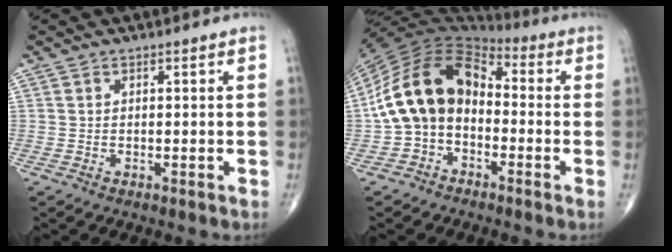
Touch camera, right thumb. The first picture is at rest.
{"total": 15.3, "force": [-1.7, 10.7, 10.8], "torque": [-0.188, 0.051, -0.042]}